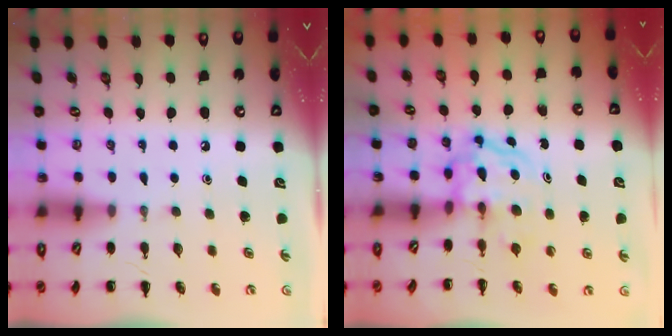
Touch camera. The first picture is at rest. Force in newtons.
{"total": 3.9, "press": 3.8, "slide": 0.5}